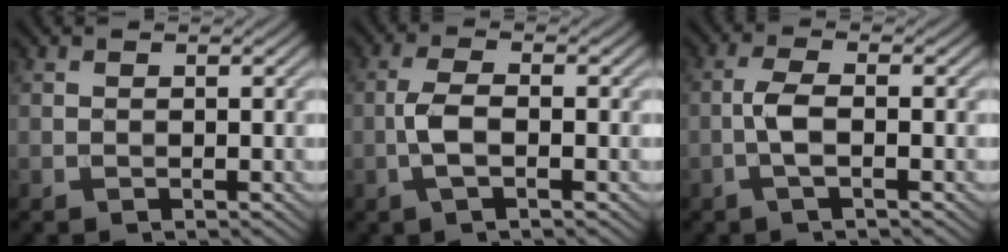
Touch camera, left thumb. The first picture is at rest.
{"total": 3.7, "force": [-1.0, 1.1, 3.4], "torque": [-0.079, 0.003, -0.028]}
{"total": 3.2, "force": [-0.9, 0.7, 3.0], "torque": [-0.068, 0.007, -0.028]}